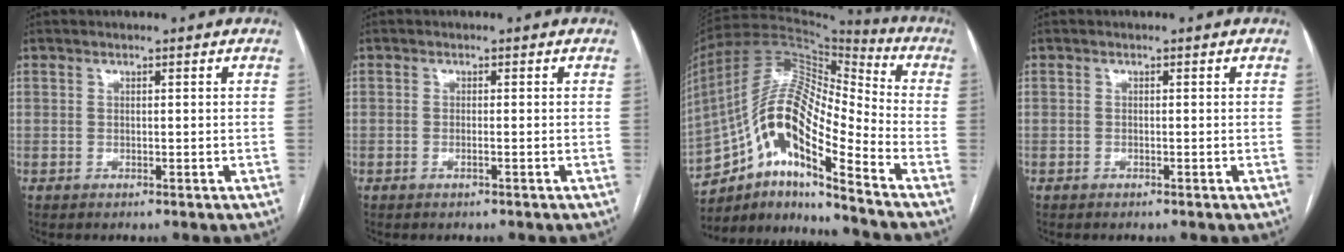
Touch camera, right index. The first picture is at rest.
{"total": 0.5, "force": [-0.2, 0.0, 0.5], "torque": [-0.011, -0.001, -0.003]}
{"total": 17.0, "force": [-9.1, 3.4, 13.9], "torque": [-0.266, 0.032, -0.158]}
{"total": 0.0}